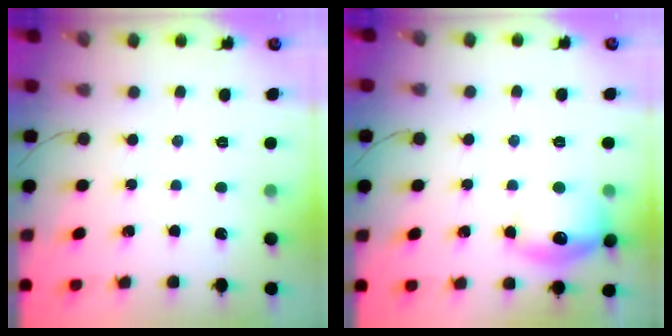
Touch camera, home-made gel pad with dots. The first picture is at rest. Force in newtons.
{"total": 14.0, "press": 13.9, "slide": 0.9}